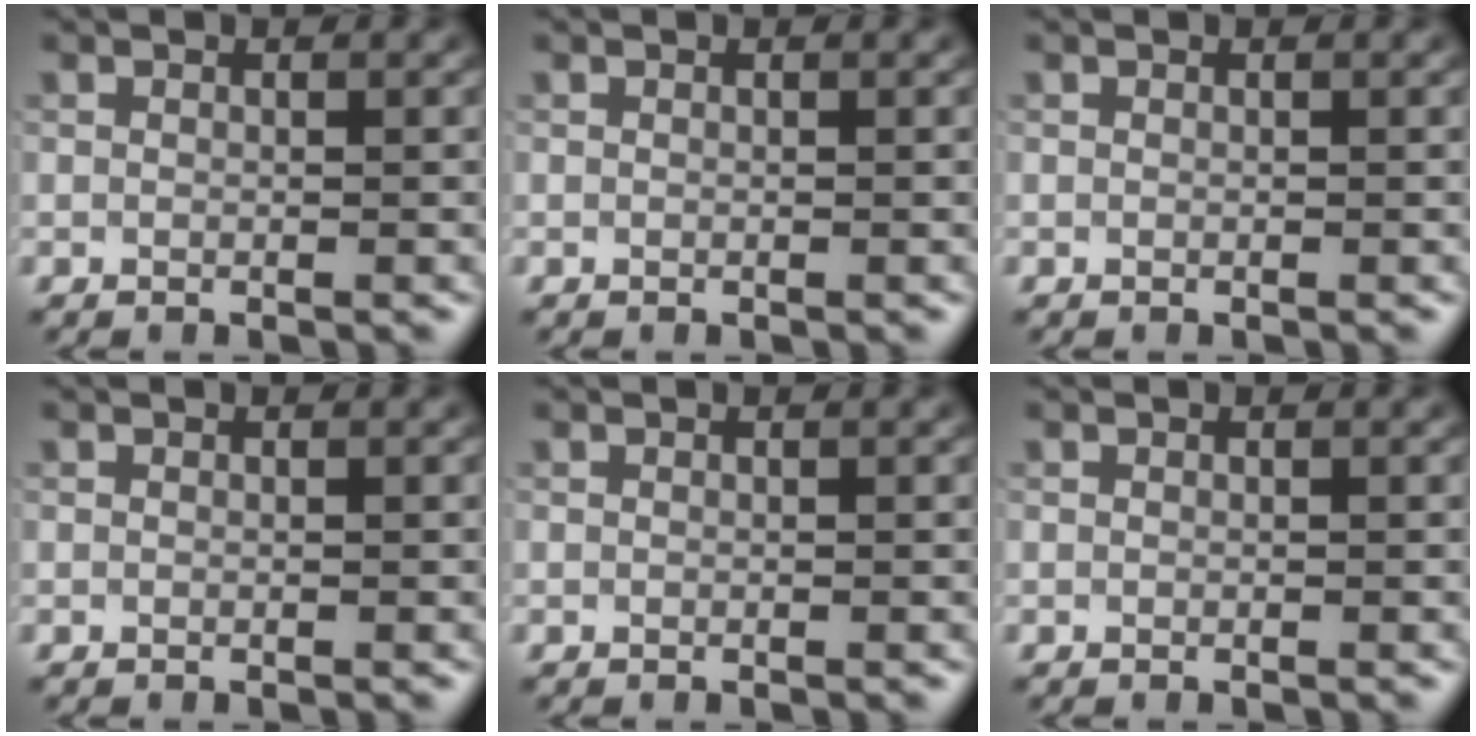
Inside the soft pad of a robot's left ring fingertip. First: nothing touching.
{"total": 0.0}
{"total": 0.0}
{"total": 0.0}
{"total": 0.0}
{"total": 0.0}